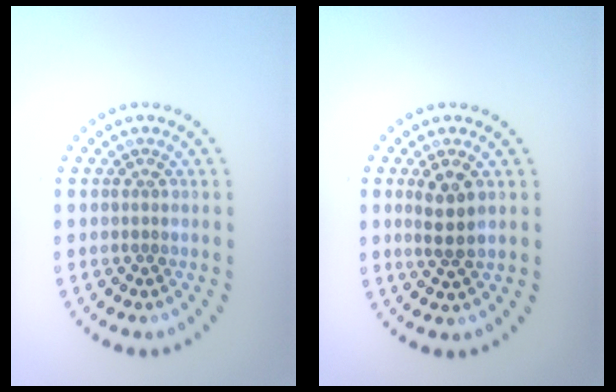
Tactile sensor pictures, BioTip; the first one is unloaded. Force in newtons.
{"total": 2.6, "press": 2.4, "slide": 1.0}